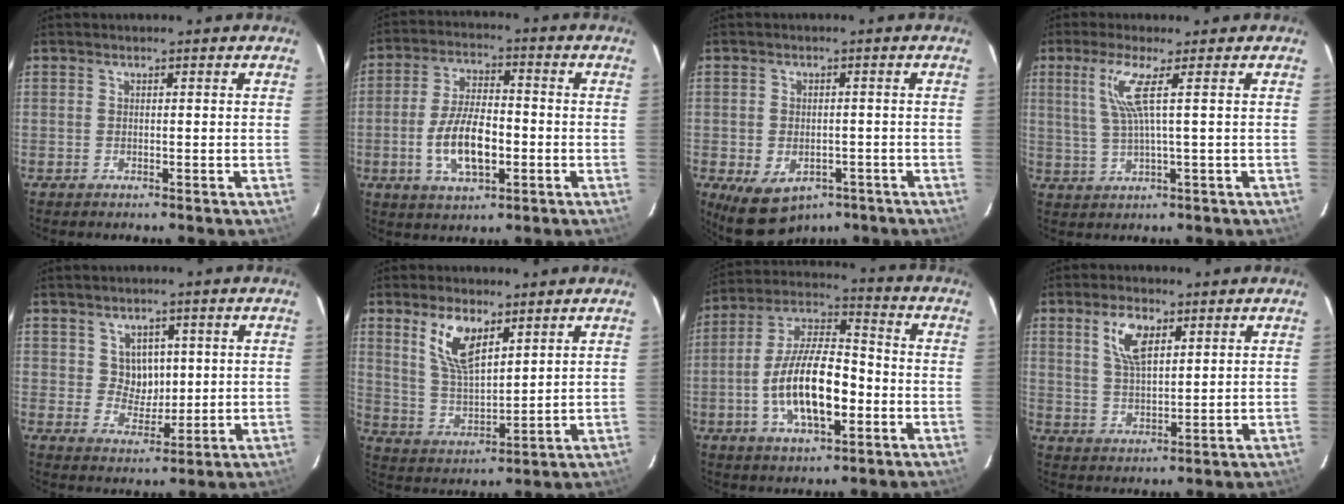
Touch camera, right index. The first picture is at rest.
{"total": 10.9, "force": [-2.8, 4.8, 9.4], "torque": [-0.188, -0.002, -0.046]}
{"total": 9.7, "force": [-5.0, 6.6, 5.1], "torque": [-0.110, -0.014, -0.059]}
{"total": 5.8, "force": [2.0, -0.6, 5.5], "torque": [-0.104, 0.000, 0.045]}
{"total": 5.1, "force": [1.4, 4.6, 1.8], "torque": [-0.027, 0.008, 0.031]}
{"total": 9.4, "force": [5.3, 4.0, 6.7], "torque": [-0.128, 0.002, 0.112]}
{"total": 15.7, "force": [-4.0, 6.3, 13.9], "torque": [-0.268, 0.005, -0.071]}
{"total": 7.1, "force": [3.4, 3.2, 5.4], "torque": [-0.102, 0.009, 0.068]}